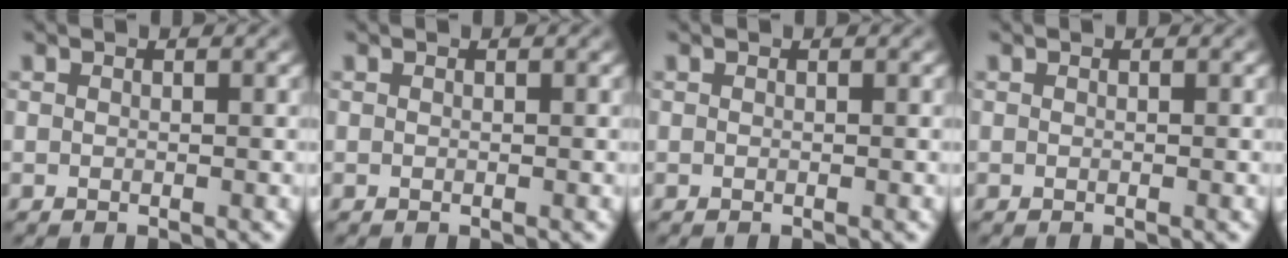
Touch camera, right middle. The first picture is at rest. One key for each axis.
{"total": 0.0}
{"total": 0.0}
{"total": 0.0}